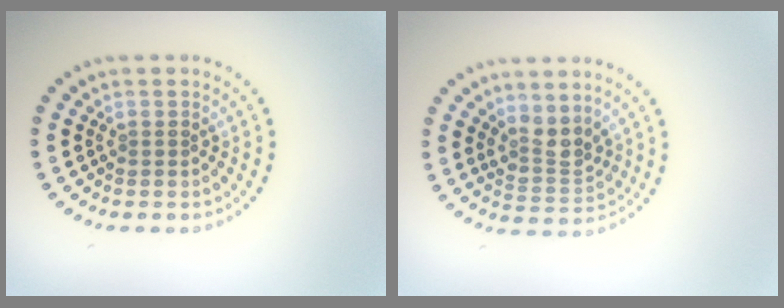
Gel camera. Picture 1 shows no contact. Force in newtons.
{"total": 2.5, "press": 1.9, "slide": 1.6}